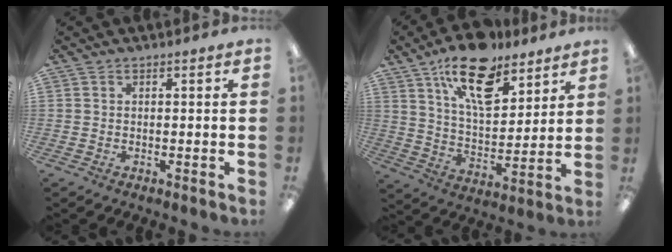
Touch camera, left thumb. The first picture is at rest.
{"total": 17.7, "force": [11.6, 8.2, 10.6], "torque": [-0.168, -0.053, 0.199]}